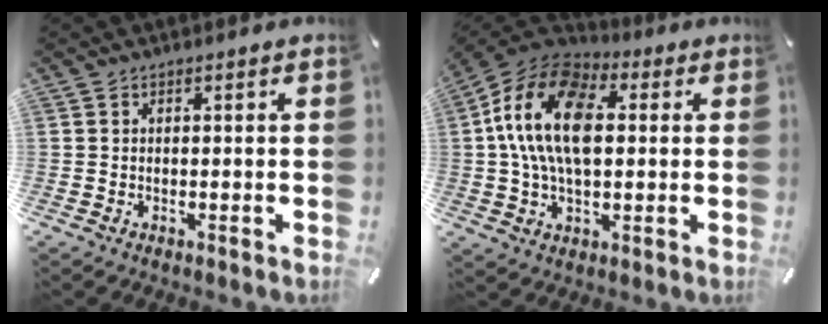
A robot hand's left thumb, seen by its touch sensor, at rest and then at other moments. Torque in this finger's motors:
{"motor_torque": [2.44, 2.57, 2.49, -0.28, 0.39]}